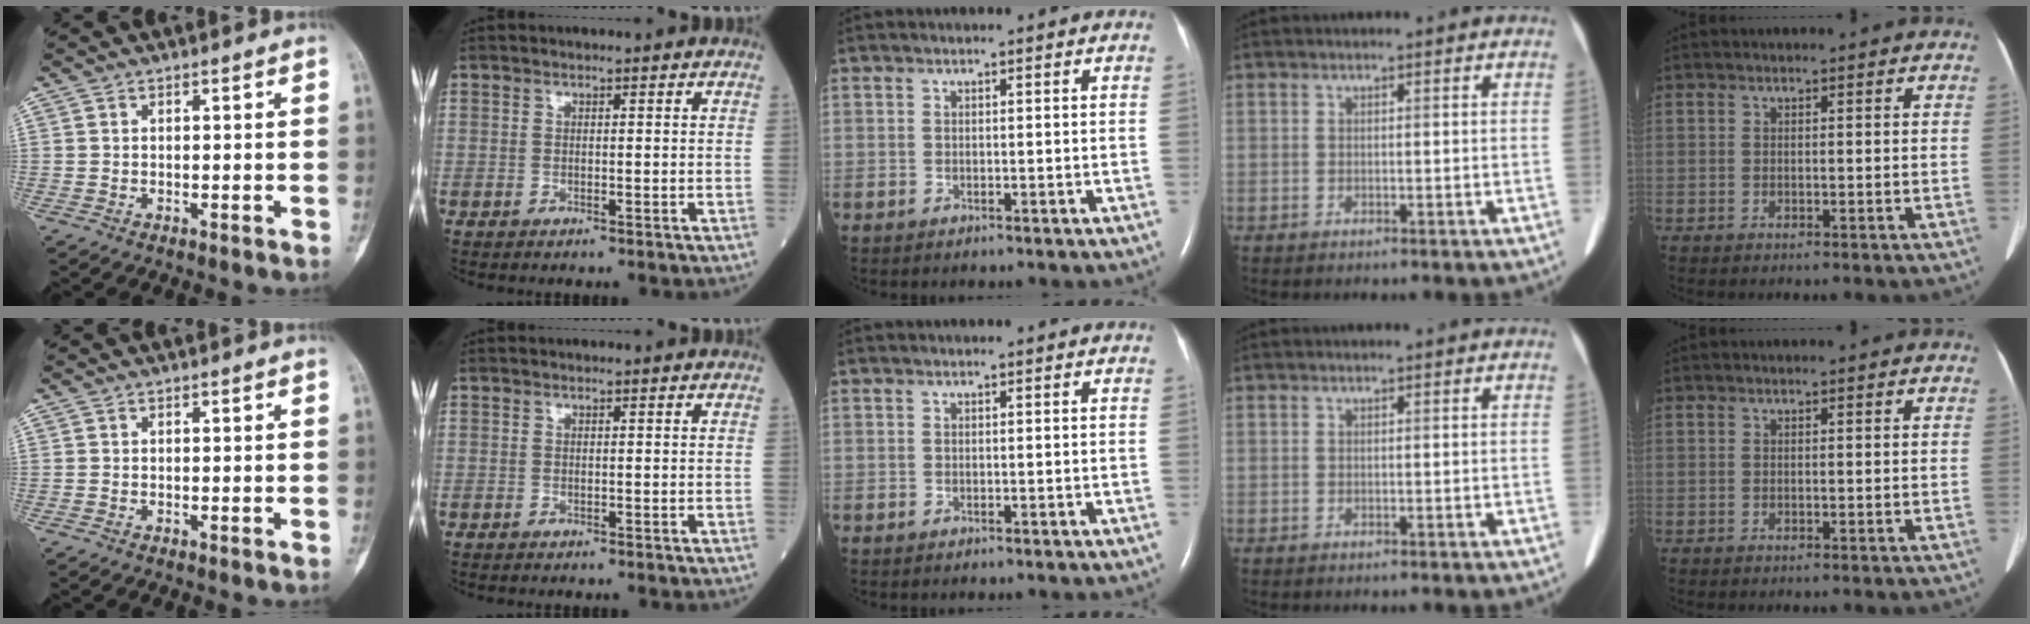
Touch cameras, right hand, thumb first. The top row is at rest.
{}